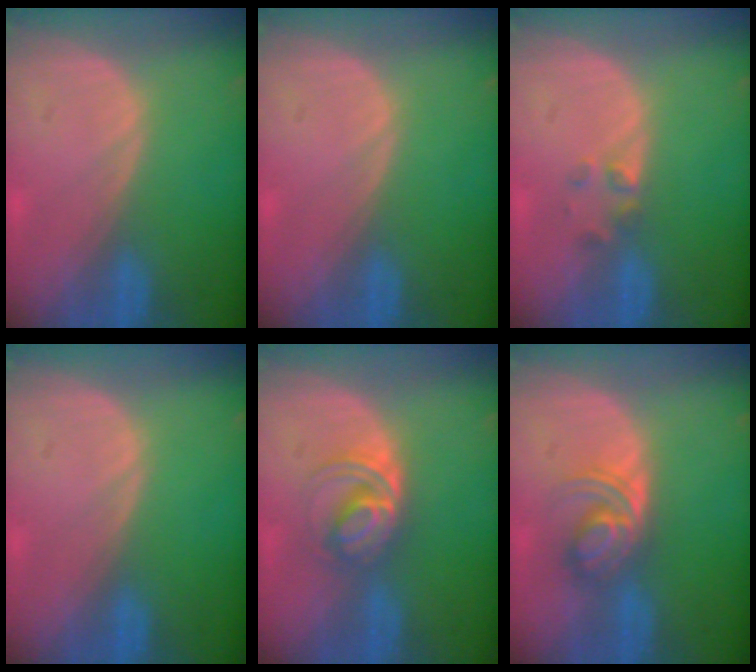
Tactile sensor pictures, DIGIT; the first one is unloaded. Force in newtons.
{"total": 0.0}
{"total": 1.9, "press": 1.7, "slide": 0.8}
{"total": 0.0}
{"total": 5.4, "press": 5.3, "slide": 1.1}
{"total": 5.7, "press": 5.2, "slide": 2.4}